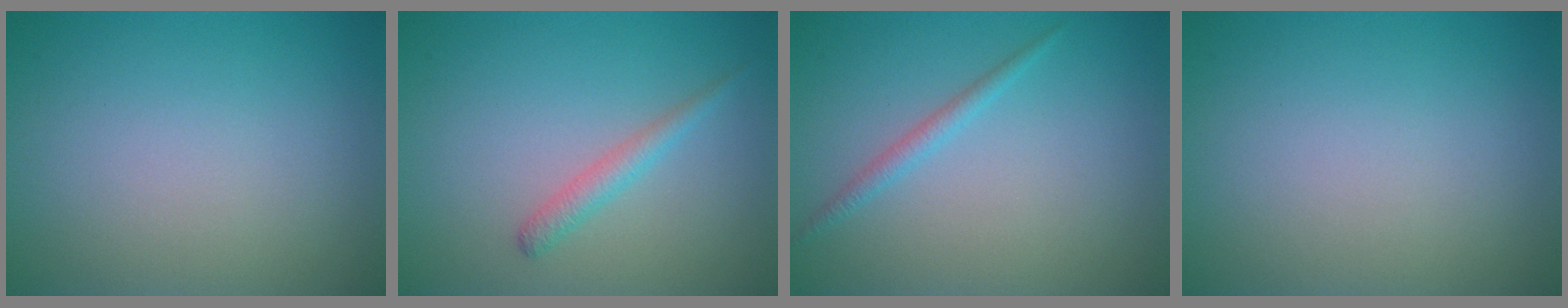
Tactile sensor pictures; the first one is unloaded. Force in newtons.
{"total": 1.6, "press": 1.6, "slide": 0.1}
{"total": 1.3, "press": 1.3, "slide": 0.1}
{"total": 0.0}